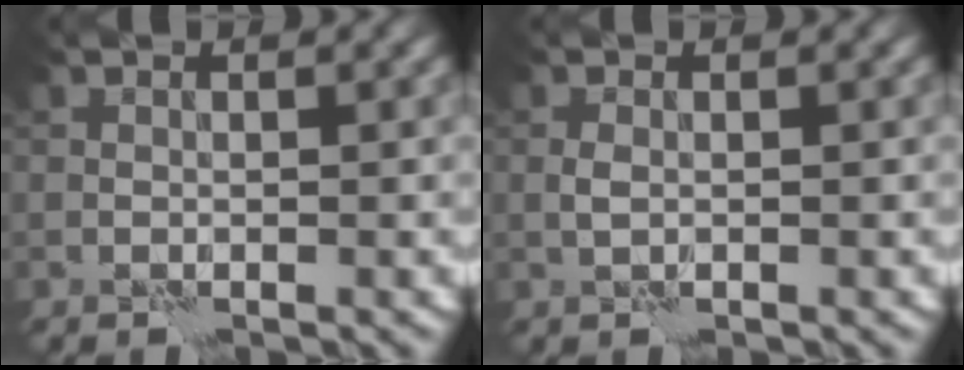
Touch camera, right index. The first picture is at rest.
{"total": 0.8, "force": [0.2, 0.5, 0.6], "torque": [-0.016, 0.002, 0.002]}